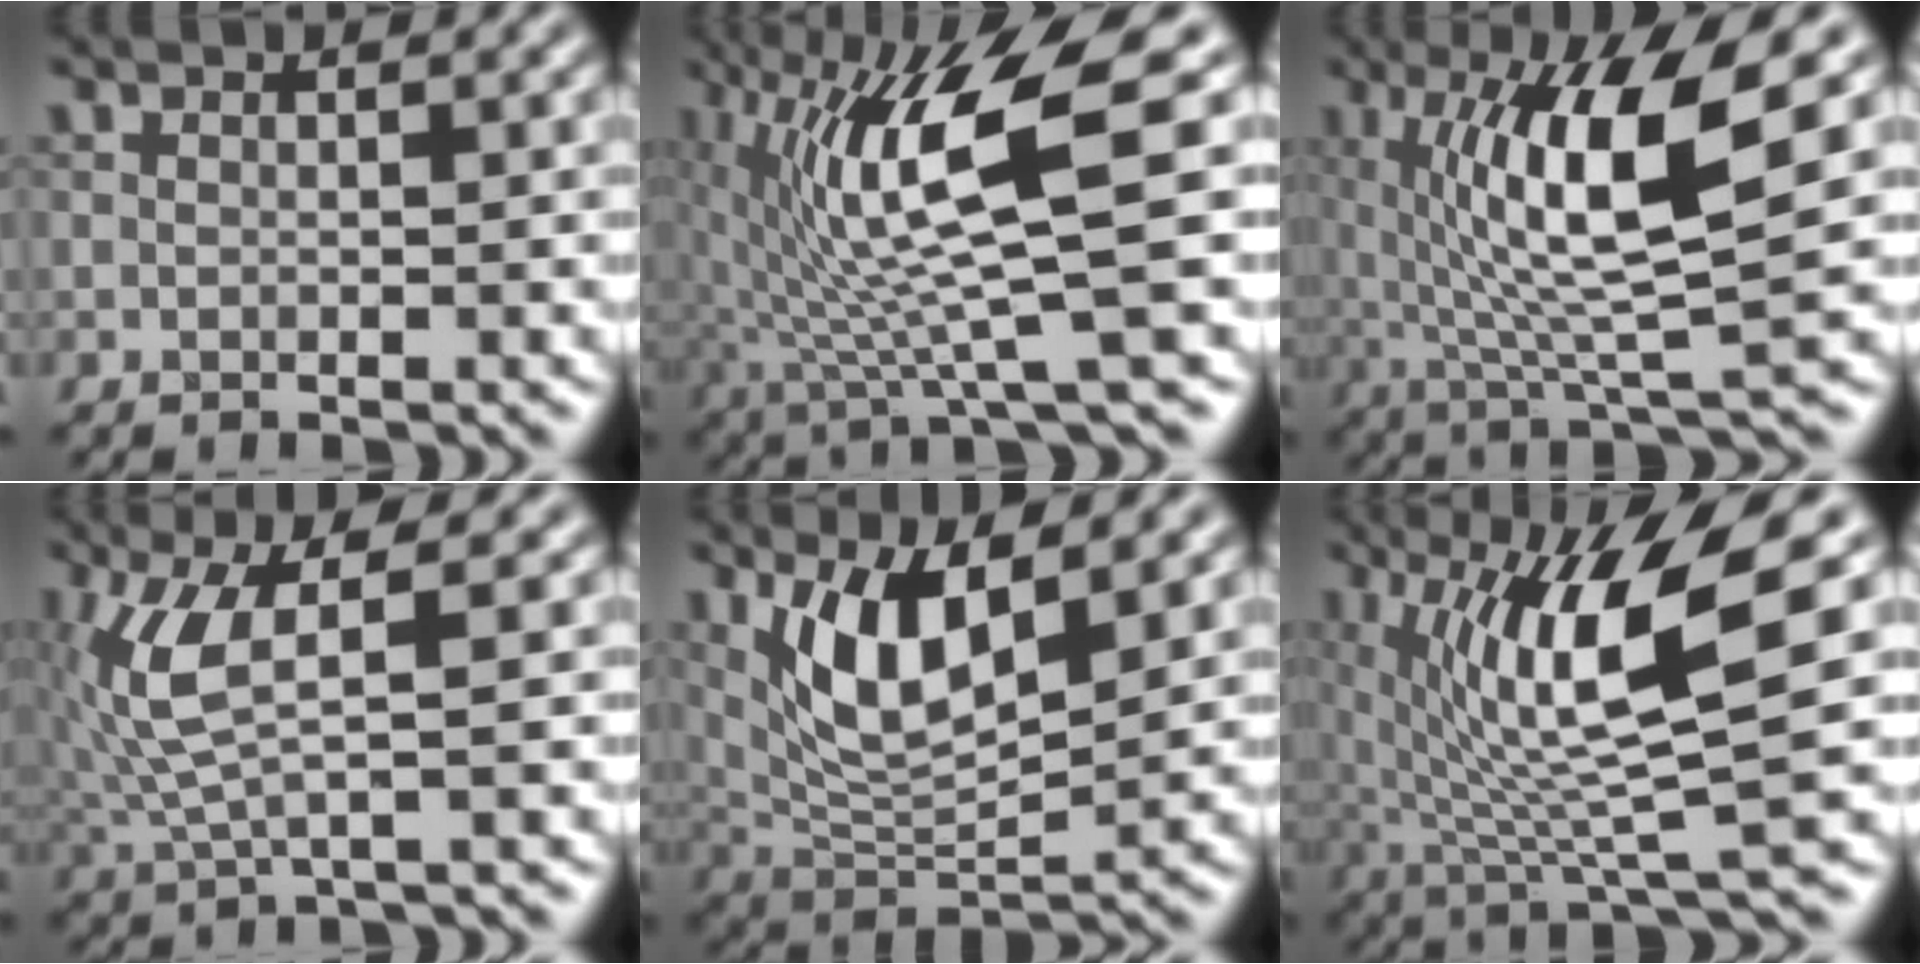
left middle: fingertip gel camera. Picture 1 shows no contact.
{"total": 10.5, "force": [1.6, 1.8, 10.3], "torque": [-0.182, -0.007, 0.031]}
{"total": 9.9, "force": [2.2, 2.0, 9.4], "torque": [-0.155, -0.008, 0.043]}
{"total": 4.7, "force": [1.2, 0.9, 4.5], "torque": [-0.123, -0.002, 0.029]}
{"total": 6.2, "force": [2.5, 2.0, 5.3], "torque": [-0.114, -0.009, 0.053]}
{"total": 11.2, "force": [2.9, 2.3, 10.6], "torque": [-0.188, -0.004, 0.056]}